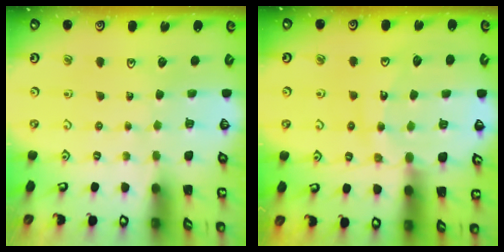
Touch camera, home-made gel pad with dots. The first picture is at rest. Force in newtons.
{"total": 12.4, "press": 12.4, "slide": 1.4}